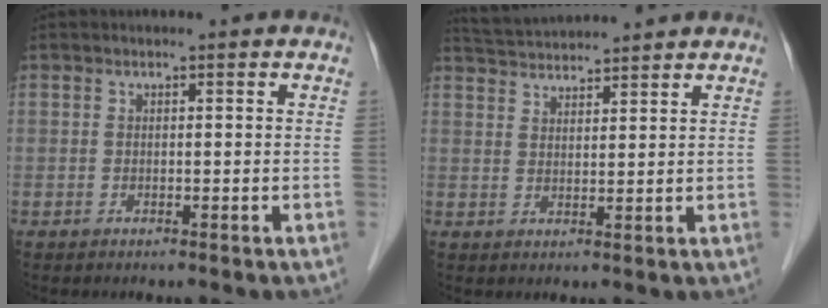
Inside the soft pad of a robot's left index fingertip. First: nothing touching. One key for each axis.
{"total": 6.4, "fx": 6.3, "fy": -0.3, "fz": 1.1, "tx": -0.031, "ty": 0.028, "tz": 0.109}